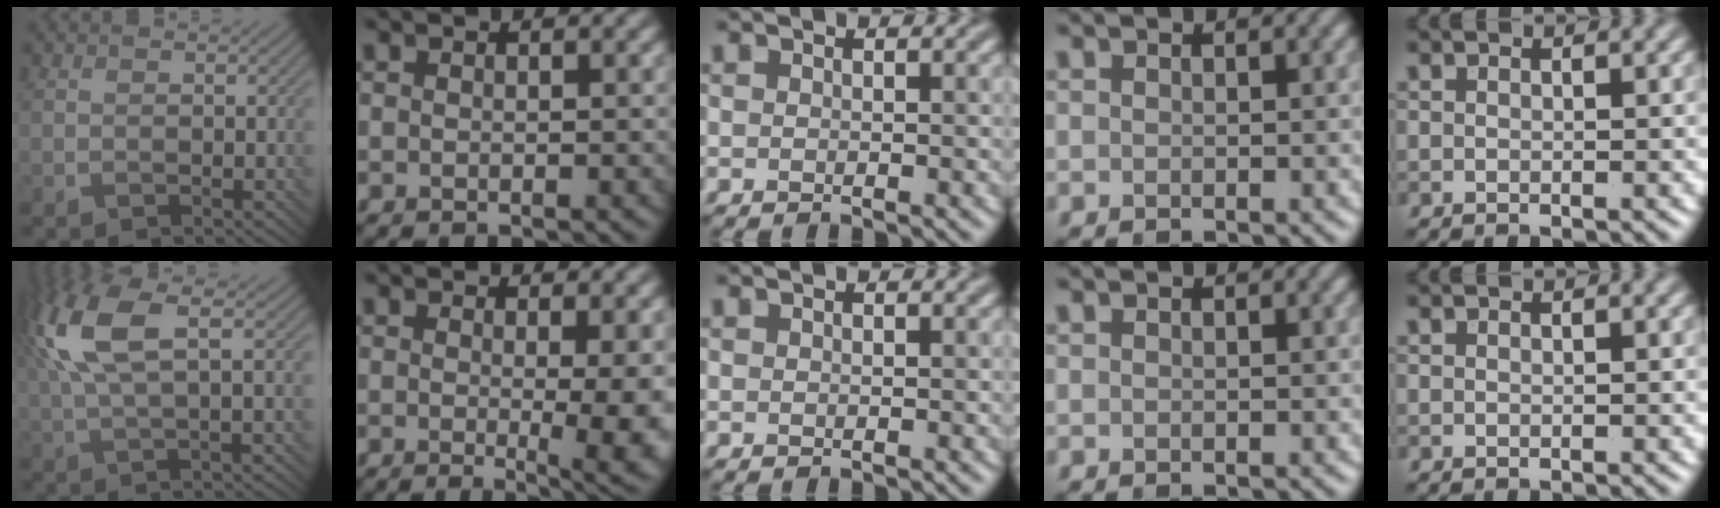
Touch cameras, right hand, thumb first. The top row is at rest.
{"thumb": {"total": 9.7, "force": [2.9, 3.1, 8.7], "torque": [-0.211, 0.028, 0.054]}, "index": {"total": 6.4, "force": [-0.2, 1.7, 6.2], "torque": [-0.061, -0.012, -0.004]}}